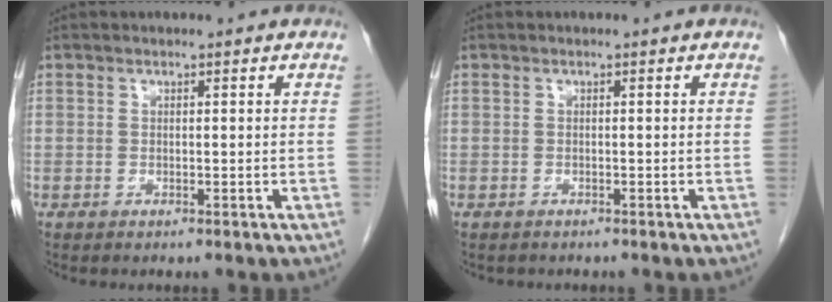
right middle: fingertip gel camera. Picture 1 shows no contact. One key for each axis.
{"total": 0.9, "fx": -0.8, "fy": 0.5, "fz": 0.1, "tx": -0.012, "ty": 0.000, "tz": -0.011}